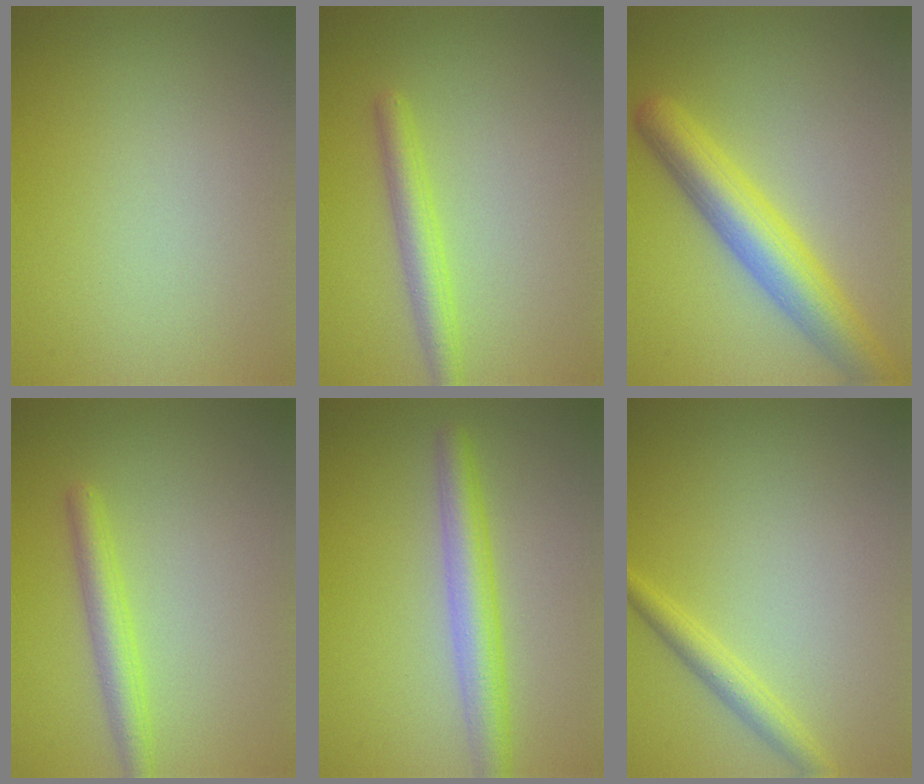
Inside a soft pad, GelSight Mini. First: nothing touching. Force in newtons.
{"total": 2.7, "press": 2.7, "slide": 0.1}
{"total": 6.2, "press": 6.2, "slide": 0.1}
{"total": 2.7, "press": 2.7, "slide": 0.1}
{"total": 3.9, "press": 3.9, "slide": 0.2}
{"total": 2.1, "press": 2.1, "slide": 0.1}